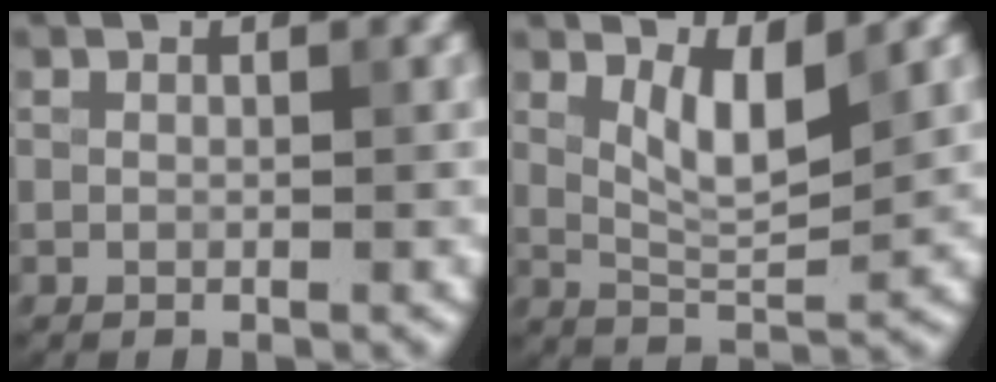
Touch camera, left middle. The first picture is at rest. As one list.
[{"total": 3.8, "force": [1.8, 1.0, 3.2], "torque": [-0.065, -0.010, 0.038]}]